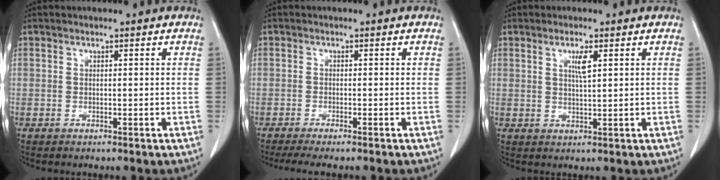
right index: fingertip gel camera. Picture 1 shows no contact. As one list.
[{"total": 5.2, "force": [-4.4, 0.1, 2.8], "torque": [-0.035, -0.010, -0.069]}, {"total": 2.7, "force": [1.1, 0.2, 2.4], "torque": [-0.047, -0.002, 0.021]}]